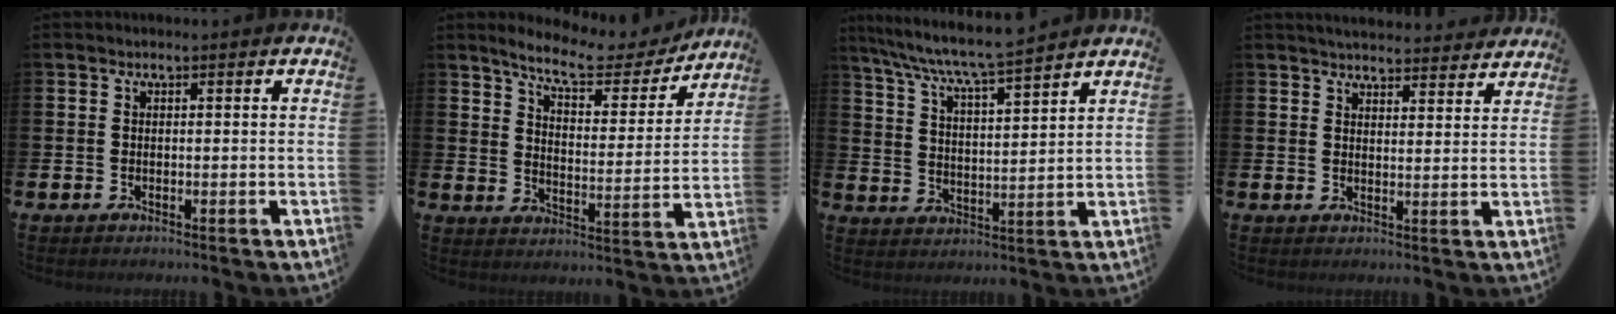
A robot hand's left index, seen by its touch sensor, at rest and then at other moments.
{"total": 8.0, "force": [7.2, 1.9, 2.9], "torque": [-0.079, -0.044, 0.121]}
{"total": 7.3, "force": [6.9, 0.1, 2.4], "torque": [-0.080, -0.044, 0.120]}
{"total": 4.3, "force": [4.3, 0.5, 0.3], "torque": [-0.008, -0.028, 0.076]}